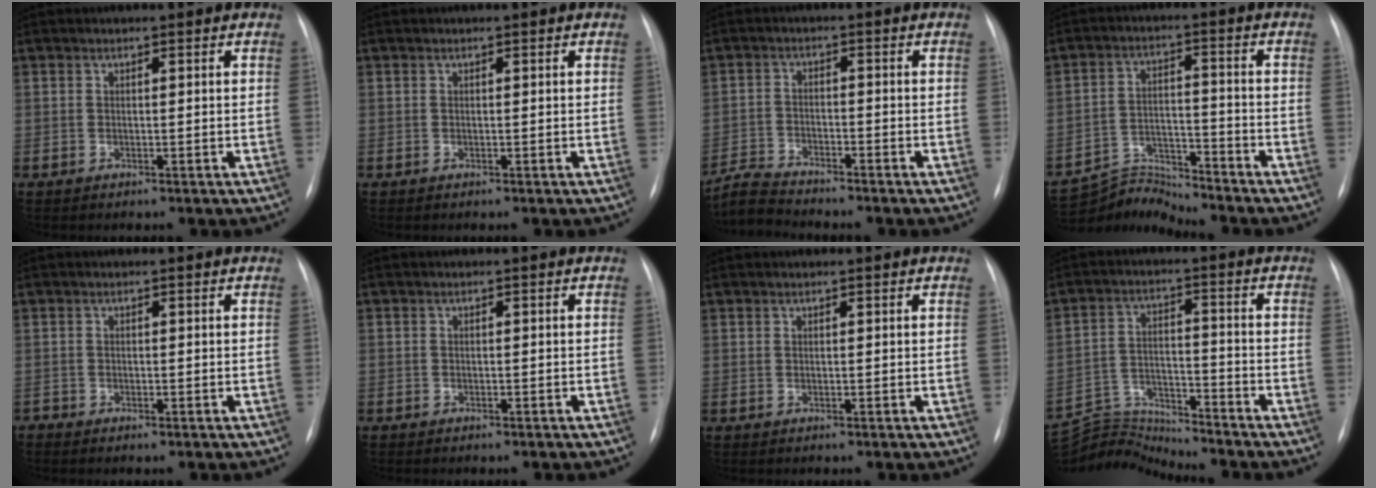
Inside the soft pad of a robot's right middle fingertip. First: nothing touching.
{"total": 0.0}
{"total": 2.2, "force": [-2.2, 0.0, 0.3], "torque": [-0.009, -0.008, -0.045]}
{"total": 7.0, "force": [-6.7, -0.6, -1.8], "torque": [0.026, 0.016, -0.120]}
{"total": 0.6, "force": [-0.5, 0.2, 0.0], "torque": [0.003, 0.001, -0.013]}
{"total": 1.0, "force": [-0.7, 0.6, 0.3], "torque": [-0.002, 0.003, -0.008]}
{"total": 0.0}
{"total": 9.5, "force": [-9.4, -0.8, -1.3], "torque": [0.012, 0.029, -0.174]}